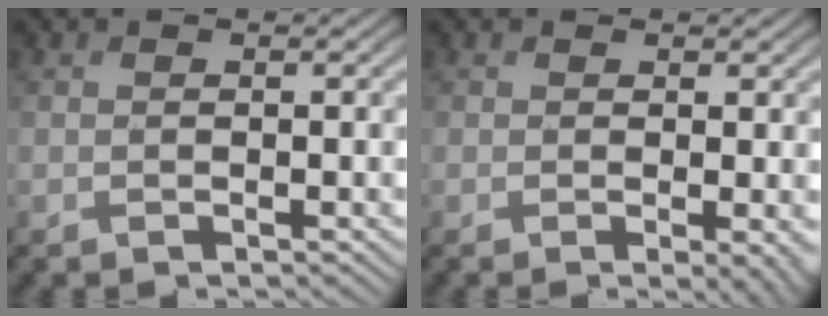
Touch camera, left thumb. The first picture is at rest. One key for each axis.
{"total": 2.3, "fx": -0.3, "fy": 0.4, "fz": 2.2, "tx": -0.035, "ty": -0.007, "tz": -0.007}